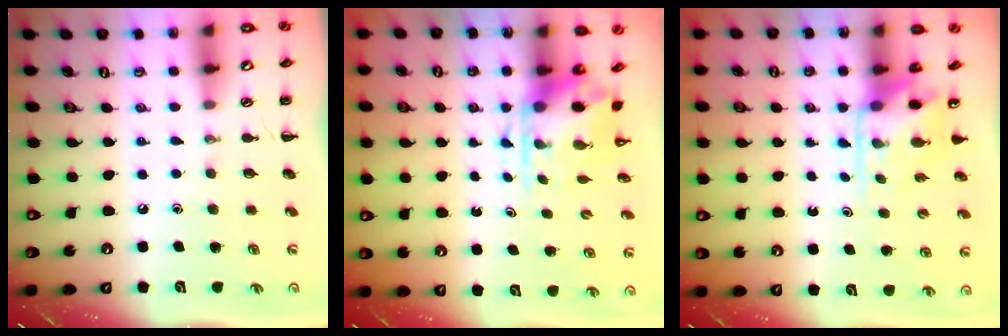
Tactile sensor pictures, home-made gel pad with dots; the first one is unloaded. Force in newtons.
{"total": 3.9, "press": 3.8, "slide": 0.9}
{"total": 4.3, "press": 4.2, "slide": 0.7}